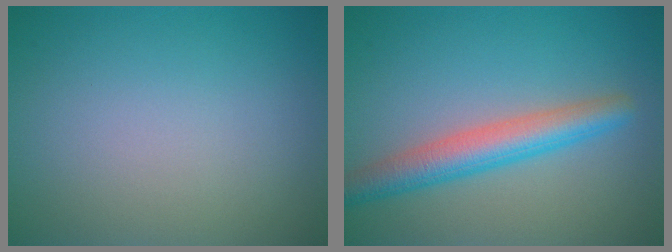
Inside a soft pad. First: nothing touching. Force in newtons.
{"total": 4.5, "press": 4.5, "slide": 0.2}